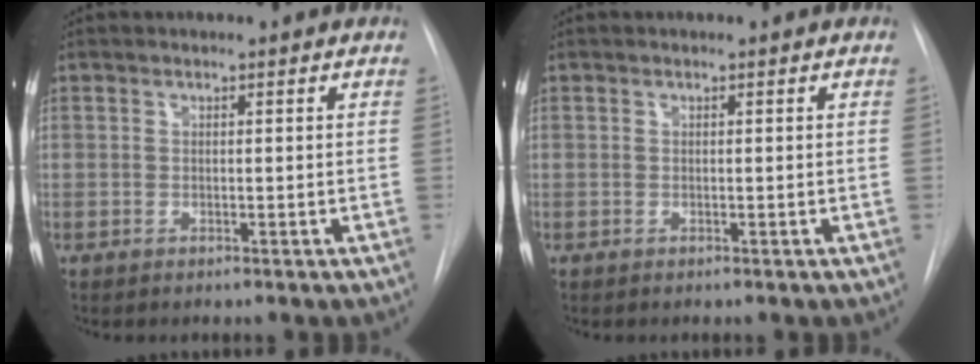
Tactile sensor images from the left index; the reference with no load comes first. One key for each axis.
{"total": 0.0}